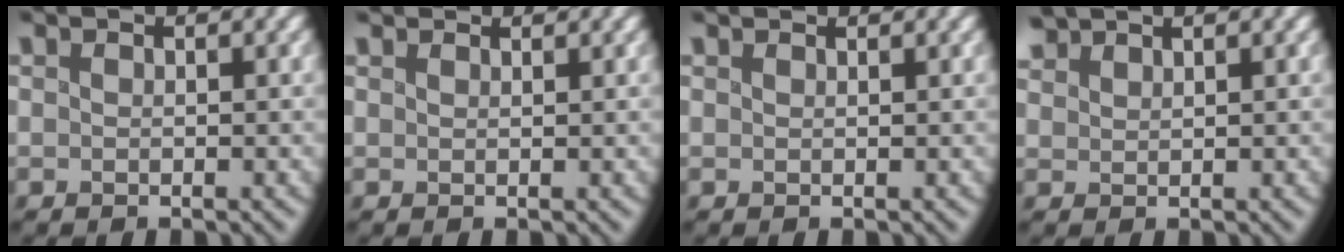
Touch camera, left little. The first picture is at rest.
{"total": 1.5, "force": [1.5, 0.3, 0.2], "torque": [-0.012, 0.008, 0.022]}
{"total": 1.0, "force": [1.0, 0.0, 0.1], "torque": [-0.007, 0.007, 0.019]}
{"total": 1.8, "force": [1.7, 0.5, 0.4], "torque": [-0.014, 0.011, 0.038]}